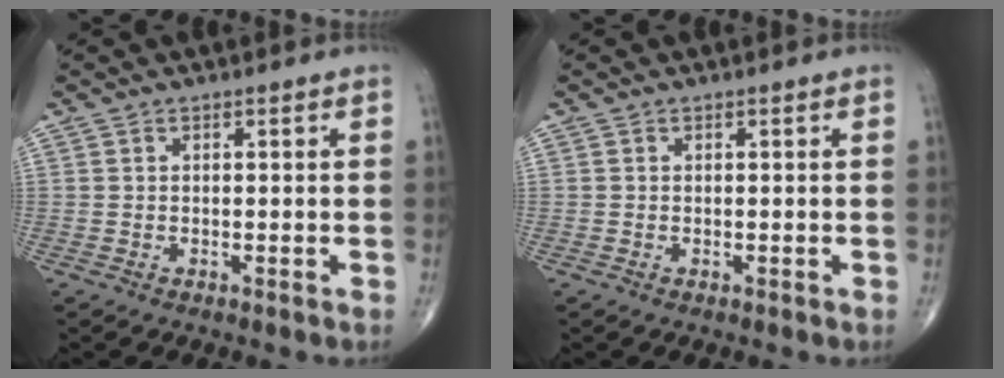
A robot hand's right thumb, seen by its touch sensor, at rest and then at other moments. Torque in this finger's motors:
{"motor_torque": [-0.09, 0.04, 0.01, 0.06, -0.01]}